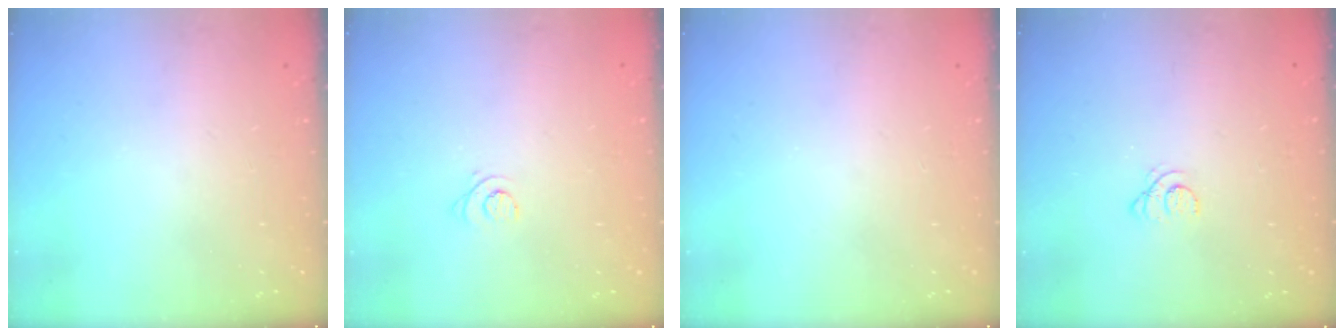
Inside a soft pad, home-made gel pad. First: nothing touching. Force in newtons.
{"total": 2.9, "press": 2.9, "slide": 0.3}
{"total": 0.0}
{"total": 1.5, "press": 1.5, "slide": 0.2}